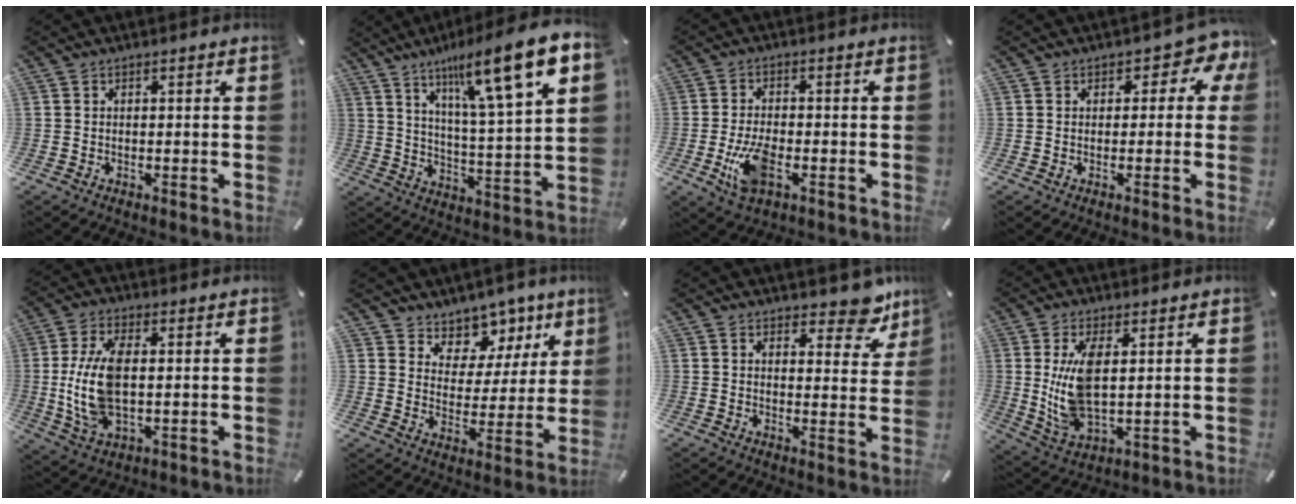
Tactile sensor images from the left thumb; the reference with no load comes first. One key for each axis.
{"total": 16.9, "fx": 10.6, "fy": 3.3, "fz": 12.7, "tx": -0.197, "ty": -0.062, "tz": 0.161}
{"total": 8.3, "fx": -2.7, "fy": 4.2, "fz": 6.6, "tx": -0.152, "ty": -0.004, "tz": -0.049}
{"total": 5.2, "fx": 1.9, "fy": 3.4, "fz": 3.5, "tx": -0.035, "ty": -0.014, "tz": 0.025}
{"total": 12.6, "fx": 0.5, "fy": 6.3, "fz": 10.9, "tx": -0.252, "ty": -0.014, "tz": 0.007}
{"total": 8.4, "fx": 6.1, "fy": 5.7, "fz": 0.0, "tx": -0.001, "ty": -0.072, "tz": 0.109}
{"total": 9.1, "fx": 6.9, "fy": 4.2, "fz": 4.1, "tx": -0.029, "ty": -0.053, "tz": 0.117}
{"total": 11.0, "fx": 2.0, "fy": 5.3, "fz": 9.4, "tx": -0.214, "ty": -0.014, "tz": 0.033}